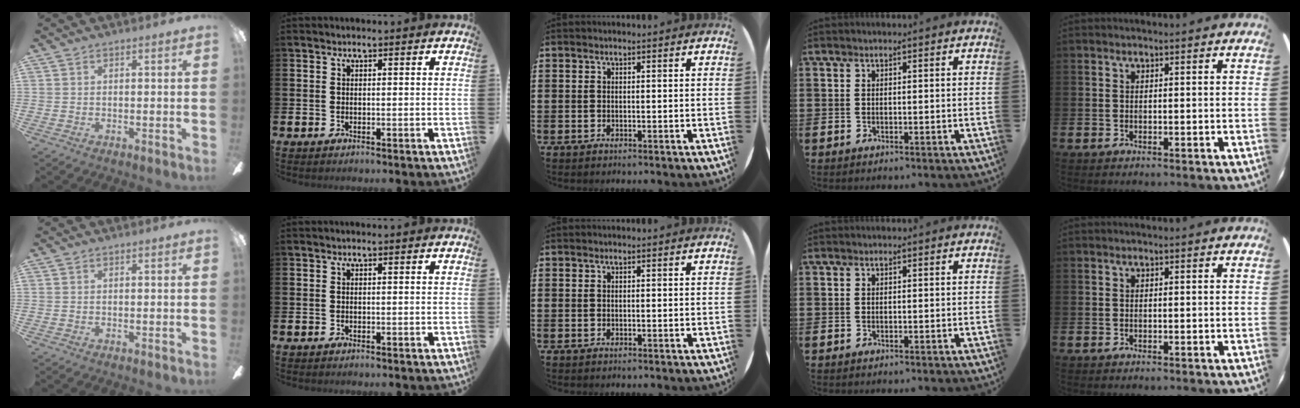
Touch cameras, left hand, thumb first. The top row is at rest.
{}